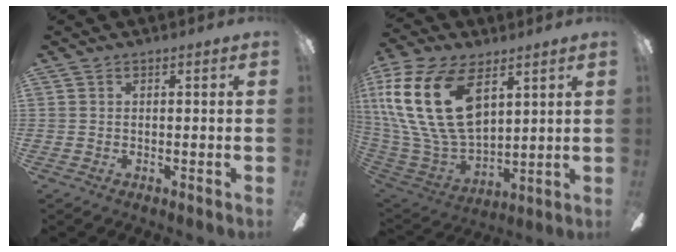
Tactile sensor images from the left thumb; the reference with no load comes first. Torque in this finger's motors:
{"motor_torque": [0.03, 1.95, 1.83, -0.94, 0.84]}